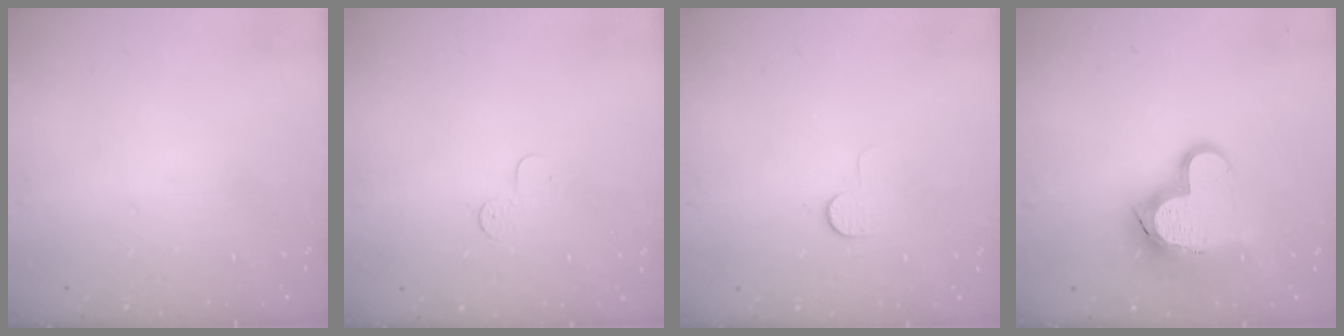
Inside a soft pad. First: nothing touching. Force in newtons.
{"total": 3.2, "press": 3.2, "slide": 0.4}
{"total": 5.7, "press": 5.7, "slide": 0.6}
{"total": 14.9, "press": 14.9, "slide": 0.9}